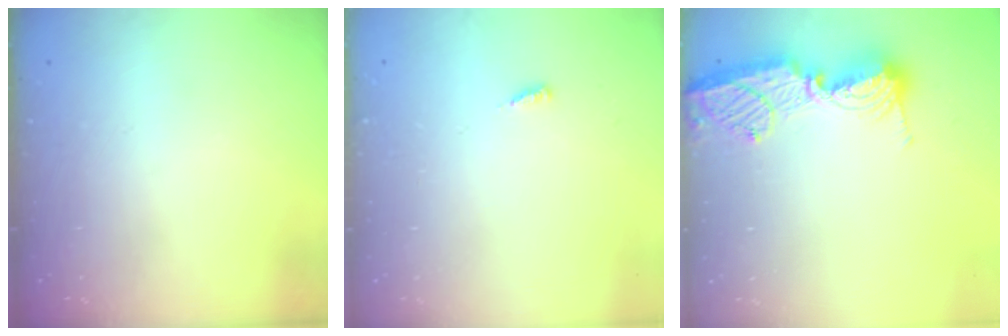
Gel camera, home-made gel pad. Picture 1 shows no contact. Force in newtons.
{"total": 2.6, "press": 2.6, "slide": 0.3}
{"total": 12.7, "press": 12.6, "slide": 1.2}